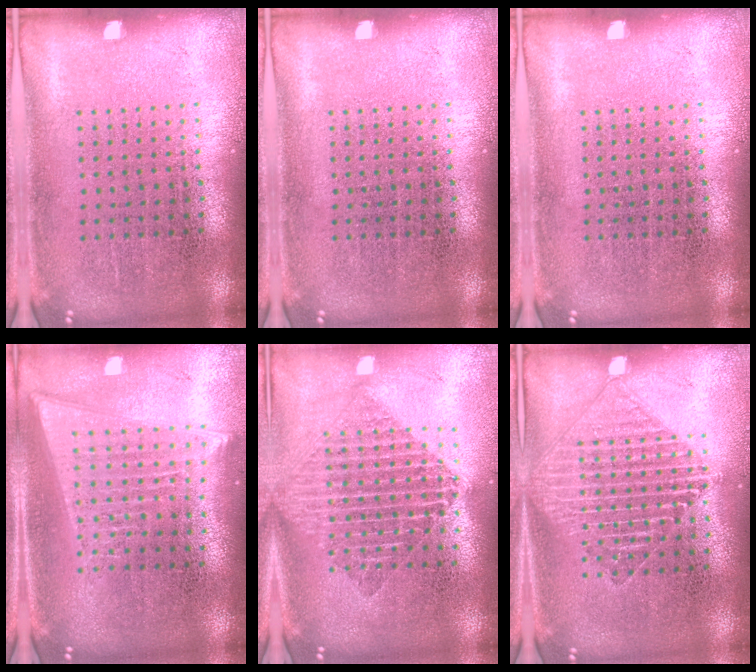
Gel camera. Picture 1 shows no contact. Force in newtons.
{"total": 0.0}
{"total": 0.0}
{"total": 2.0, "press": 1.7, "slide": 1.0}
{"total": 1.9, "press": 1.6, "slide": 1.0}
{"total": 1.5, "press": 1.5, "slide": 0.3}